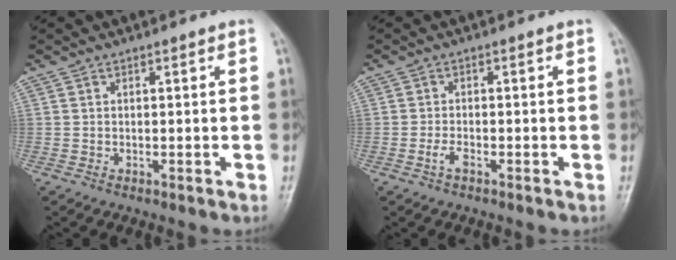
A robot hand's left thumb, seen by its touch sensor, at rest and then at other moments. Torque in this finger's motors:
{"motor_torque": [-0.02, 0.01, -0.01, -0.01, 0.00]}